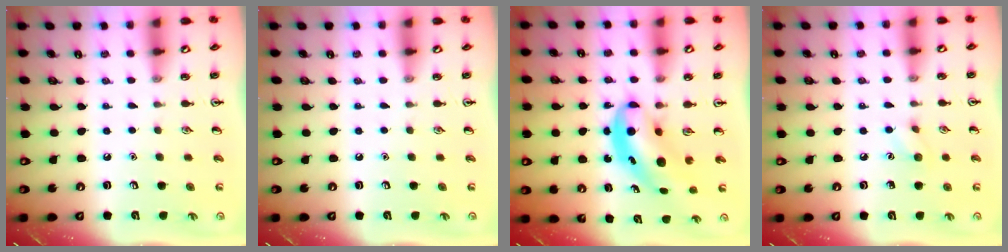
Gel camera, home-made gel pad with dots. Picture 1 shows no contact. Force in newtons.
{"total": 0.0}
{"total": 7.2, "press": 7.1, "slide": 1.3}
{"total": 5.3, "press": 5.2, "slide": 1.1}